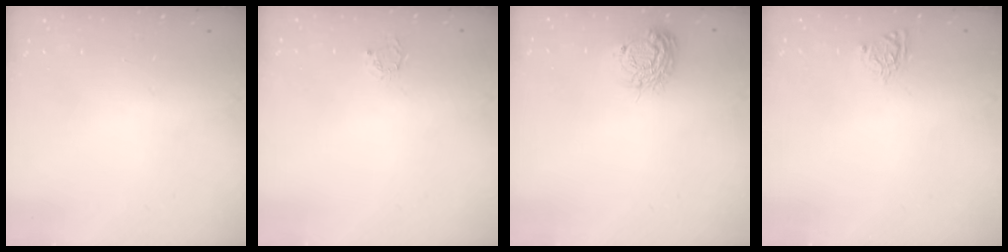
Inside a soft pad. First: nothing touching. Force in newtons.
{"total": 2.3, "press": 2.3, "slide": 0.3}
{"total": 10.9, "press": 10.9, "slide": 0.9}
{"total": 4.3, "press": 4.2, "slide": 0.3}